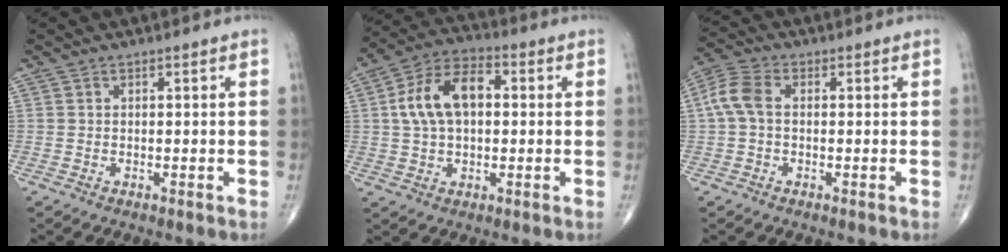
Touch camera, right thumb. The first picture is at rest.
{"total": 12.1, "force": [1.6, 7.3, 9.6], "torque": [-0.173, 0.027, 0.021]}
{"total": 5.9, "force": [0.3, 3.7, 4.6], "torque": [-0.109, 0.018, -0.001]}